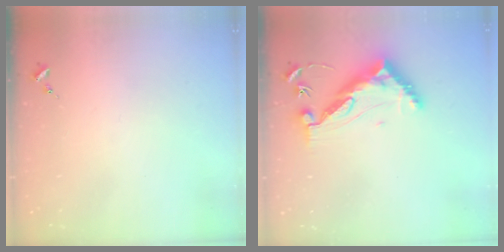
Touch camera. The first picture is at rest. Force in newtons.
{"total": 10.7, "press": 10.6, "slide": 0.9}